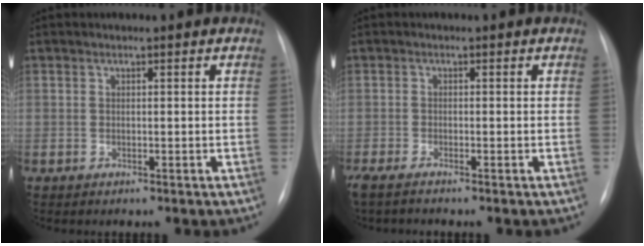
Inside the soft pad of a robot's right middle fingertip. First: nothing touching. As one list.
[{"total": 3.5, "force": [-2.9, 0.2, 1.9], "torque": [-0.032, -0.008, -0.050]}]